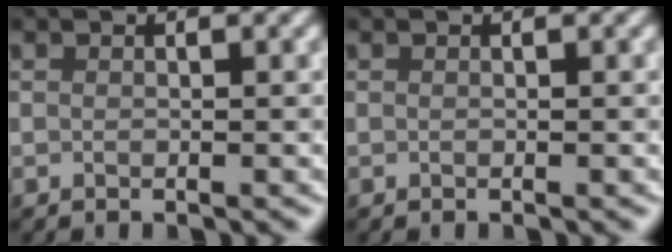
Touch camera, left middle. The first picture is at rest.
{"total": 0.0}